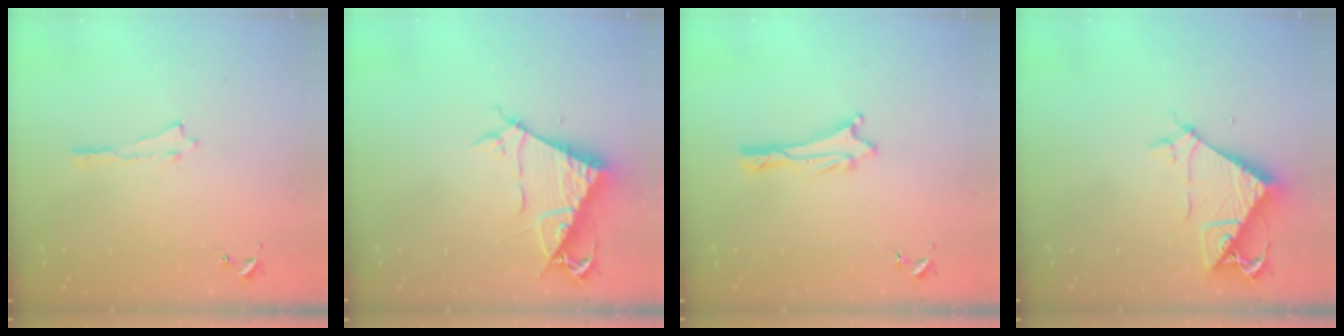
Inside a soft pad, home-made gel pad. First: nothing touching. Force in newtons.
{"total": 7.6, "press": 7.6, "slide": 0.9}
{"total": 1.1, "press": 1.1, "slide": 0.1}
{"total": 6.8, "press": 6.8, "slide": 0.6}